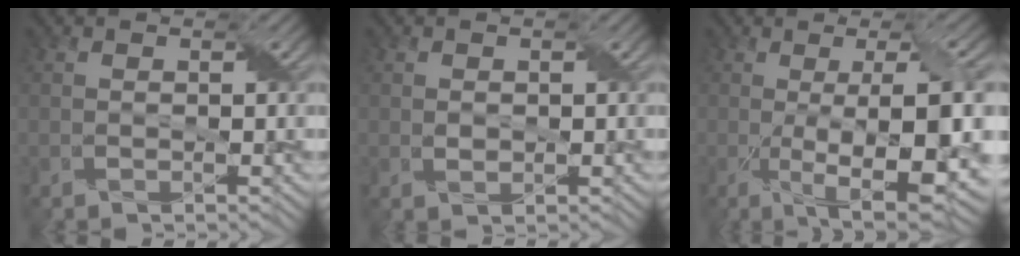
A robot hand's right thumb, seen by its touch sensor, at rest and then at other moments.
{"total": 1.1, "force": [0.1, 0.8, 0.8], "torque": [-0.021, -0.002, 0.007]}
{"total": 12.7, "force": [-1.9, 3.3, 12.1], "torque": [-0.177, -0.002, -0.016]}